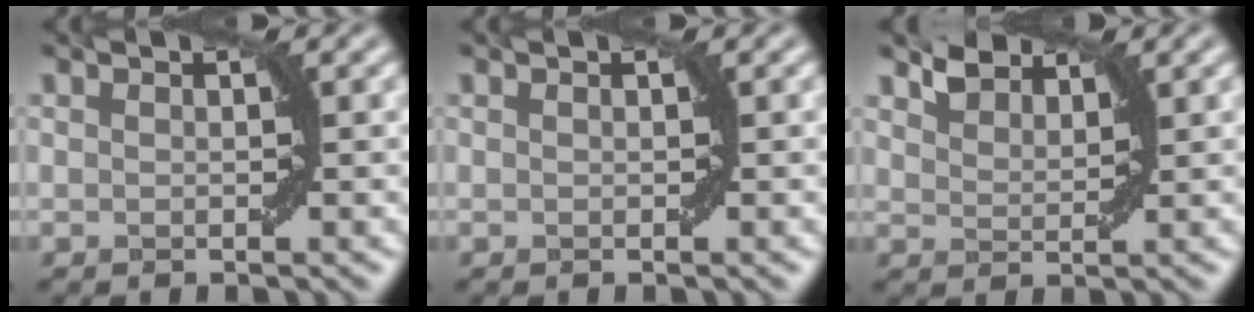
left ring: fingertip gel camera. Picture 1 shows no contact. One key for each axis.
{"total": 0.0}
{"total": 2.5, "fx": 2.2, "fy": 0.9, "fz": 0.6, "tx": -0.017, "ty": 0.003, "tz": 0.042}